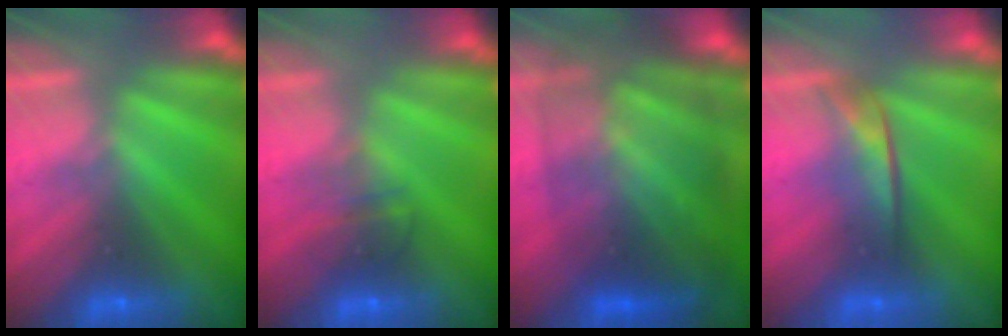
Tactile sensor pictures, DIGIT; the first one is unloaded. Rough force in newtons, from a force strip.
{"total": 2.3}
{"total": 9.4}
{"total": 1.8}